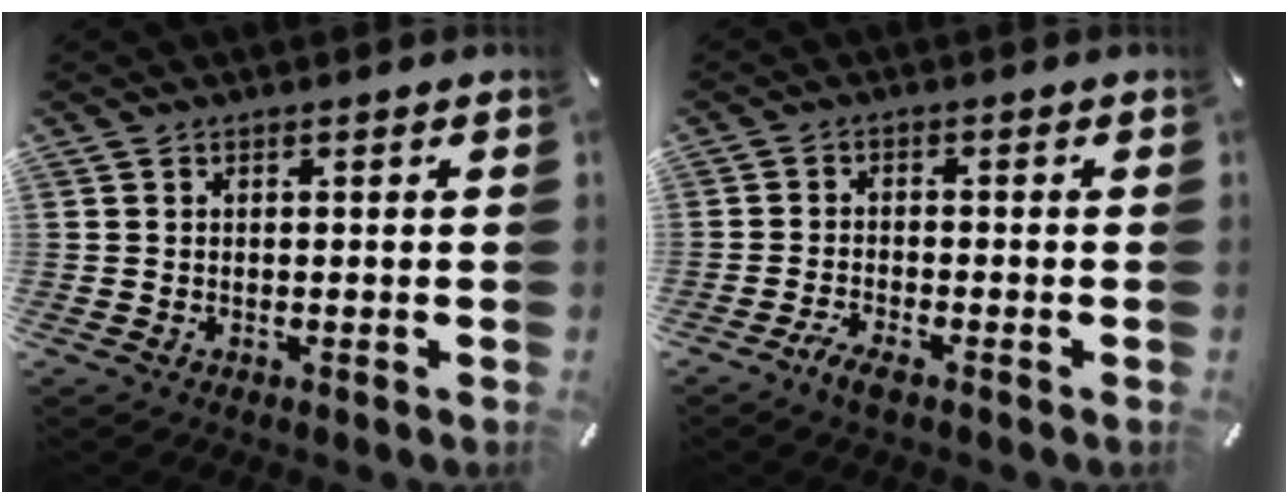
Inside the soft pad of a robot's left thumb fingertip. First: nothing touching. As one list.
[{"total": 3.1, "force": [-2.5, 0.7, 1.8], "torque": [-0.042, 0.007, -0.050]}]